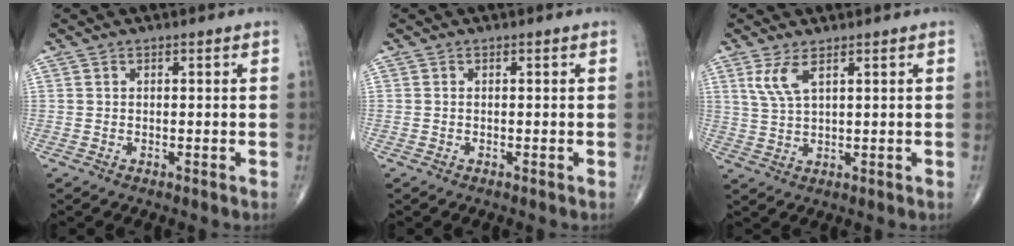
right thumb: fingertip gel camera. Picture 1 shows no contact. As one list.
[{"total": 0.0}, {"total": 4.5, "force": [2.3, 1.4, 3.6], "torque": [-0.083, -0.008, 0.057]}]